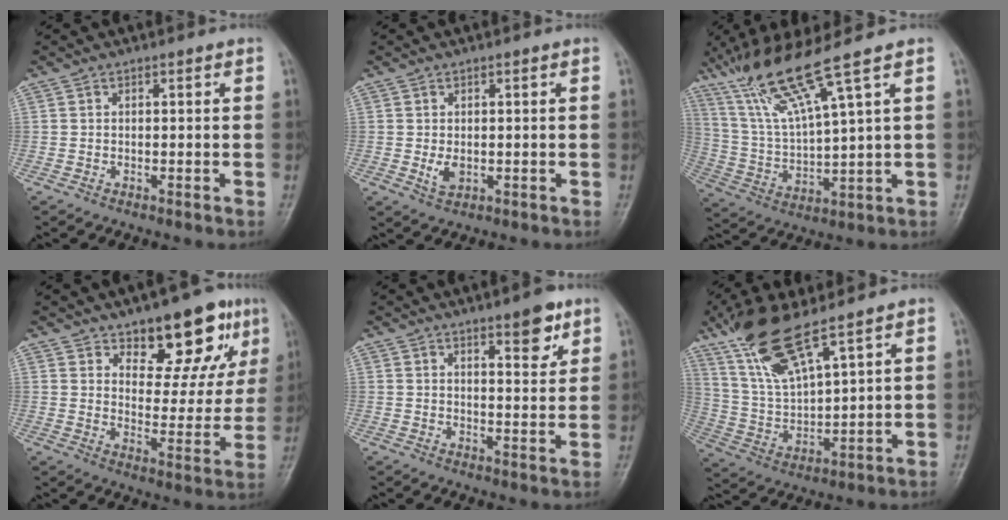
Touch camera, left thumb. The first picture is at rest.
{"total": 2.6, "force": [-0.1, 1.8, 1.9], "torque": [-0.026, -0.008, 0.003]}
{"total": 15.0, "force": [9.4, 0.5, 11.6], "torque": [-0.228, -0.038, 0.187]}
{"total": 14.9, "force": [9.4, 6.8, 9.3], "torque": [-0.064, -0.057, 0.137]}
{"total": 6.4, "force": [4.0, 2.0, 4.5], "torque": [-0.047, -0.024, 0.054]}
{"total": 13.7, "force": [9.3, 3.0, 9.6], "torque": [-0.190, -0.042, 0.200]}